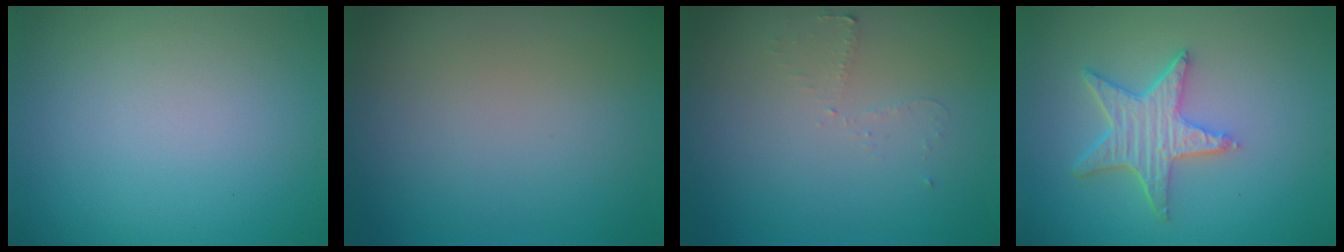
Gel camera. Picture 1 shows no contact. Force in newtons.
{"total": 0.0}
{"total": 1.2, "press": 1.1, "slide": 0.3}
{"total": 4.5, "press": 3.7, "slide": 2.6}